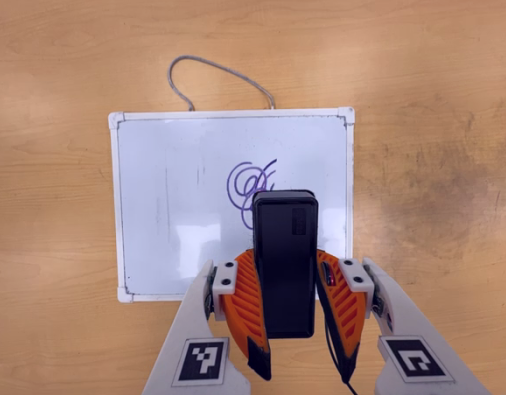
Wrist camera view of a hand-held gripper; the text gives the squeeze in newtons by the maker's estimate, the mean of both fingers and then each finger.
{"total": 7.4, "left": 6.0, "right": 8.7}